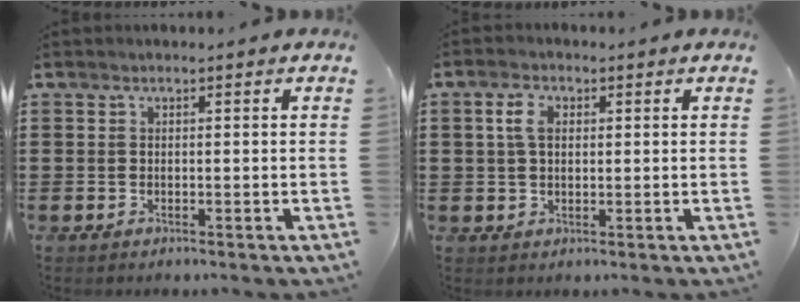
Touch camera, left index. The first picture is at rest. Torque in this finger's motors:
{"motor_torque": [0.80, 0.75, 0.25, -0.01]}